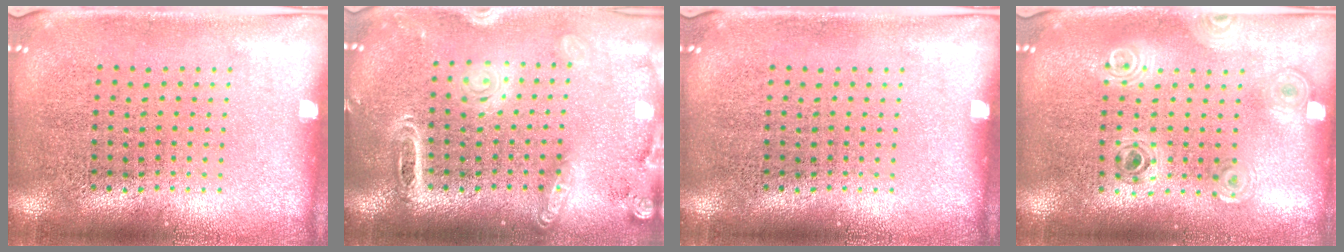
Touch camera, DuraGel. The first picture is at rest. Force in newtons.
{"total": 2.0, "press": 1.8, "slide": 0.8}
{"total": 0.0}
{"total": 0.9, "press": 0.9, "slide": 0.1}